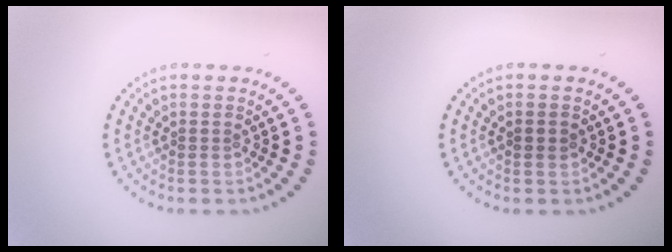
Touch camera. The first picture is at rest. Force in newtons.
{"total": 1.1, "press": 1.1, "slide": 0.1}